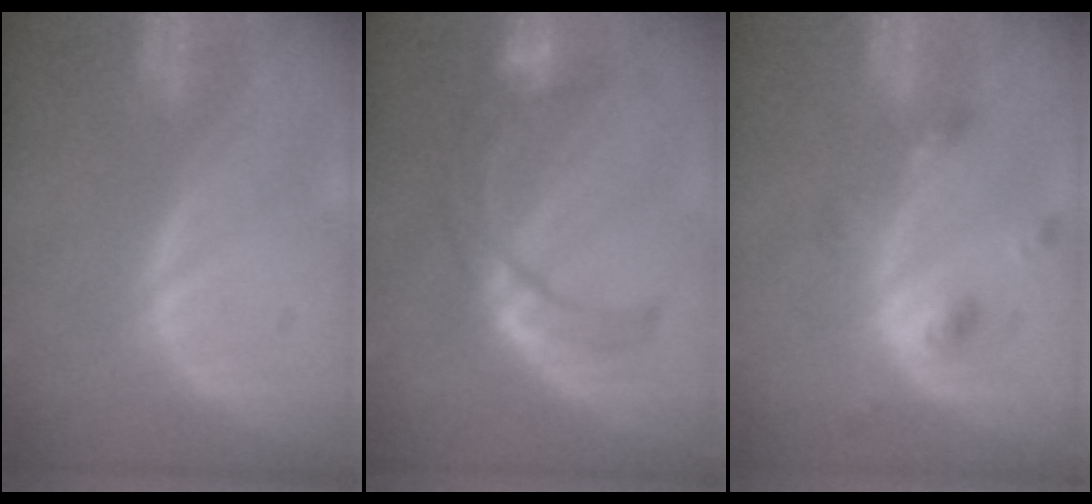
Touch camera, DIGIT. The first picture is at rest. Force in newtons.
{"total": 7.6, "press": 7.3, "slide": 2.2}
{"total": 4.6, "press": 4.1, "slide": 2.1}